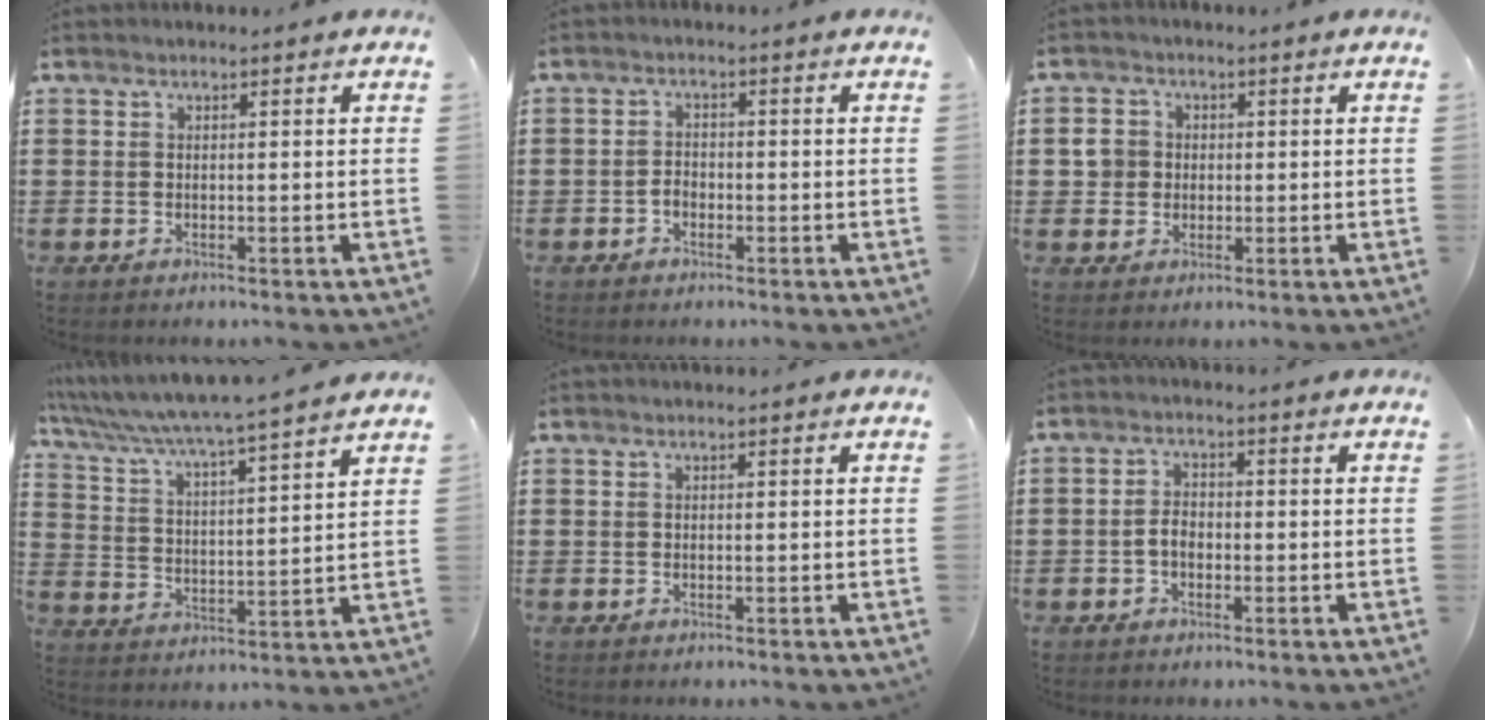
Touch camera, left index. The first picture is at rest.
{"total": 1.7, "force": [-0.7, 1.1, 1.1], "torque": [-0.031, 0.001, -0.018]}
{"total": 3.5, "force": [0.2, 3.4, 1.0], "torque": [-0.042, 0.008, -0.002]}
{"total": 5.0, "force": [4.6, -1.0, 1.9], "torque": [-0.061, -0.042, 0.069]}
{"total": 0.0}
{"total": 2.7, "force": [-0.7, 1.7, 2.0], "torque": [-0.047, 0.001, -0.016]}